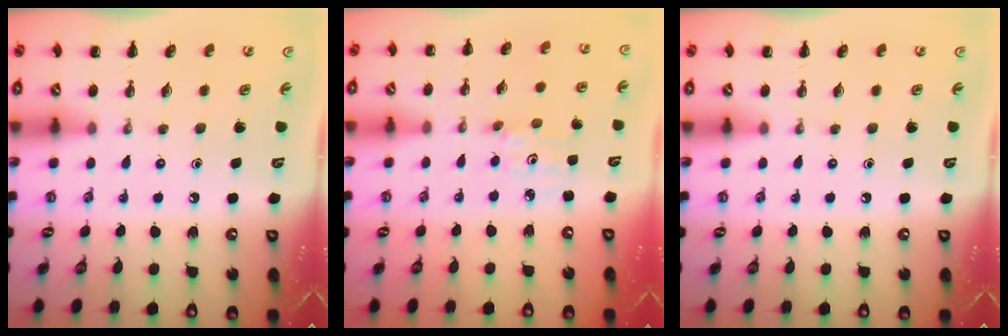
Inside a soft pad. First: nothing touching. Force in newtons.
{"total": 2.8, "press": 2.7, "slide": 0.8}
{"total": 0.0}